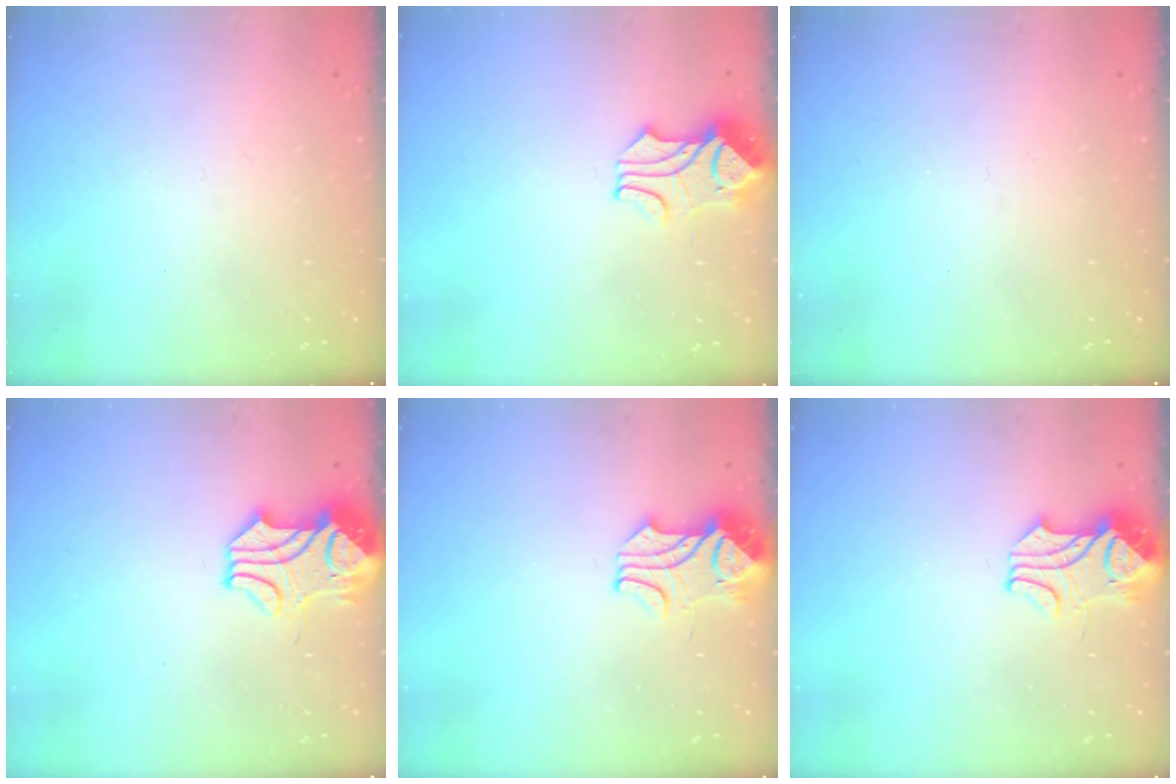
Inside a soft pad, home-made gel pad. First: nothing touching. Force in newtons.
{"total": 1.7, "press": 1.4, "slide": 1.0}
{"total": 0.0}
{"total": 3.8, "press": 3.6, "slide": 1.0}
{"total": 2.5, "press": 2.3, "slide": 0.9}
{"total": 2.5, "press": 2.3, "slide": 0.9}